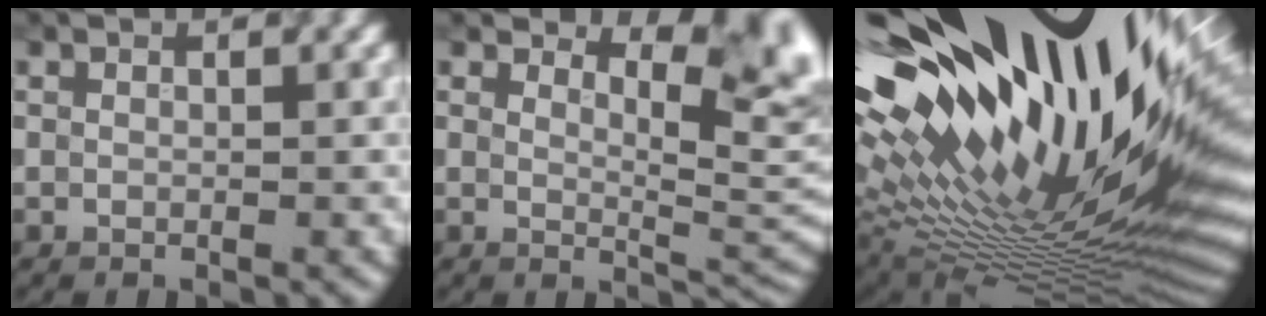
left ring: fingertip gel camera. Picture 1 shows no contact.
{"total": 6.1, "force": [3.6, 2.3, 4.3], "torque": [-0.053, -0.009, 0.053]}
{"total": 20.8, "force": [8.8, 7.1, 17.4], "torque": [-0.287, 0.011, 0.163]}